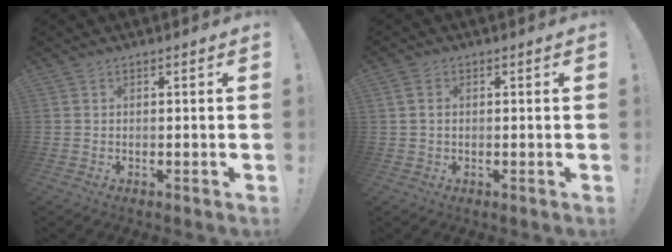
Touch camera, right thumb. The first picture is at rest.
{"total": 2.5, "force": [0.4, 1.9, 1.6], "torque": [-0.033, 0.007, 0.010]}